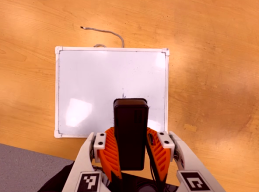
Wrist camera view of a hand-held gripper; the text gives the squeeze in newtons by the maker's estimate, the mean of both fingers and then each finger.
{"total": 8.8, "left": 7.5, "right": 10.2}